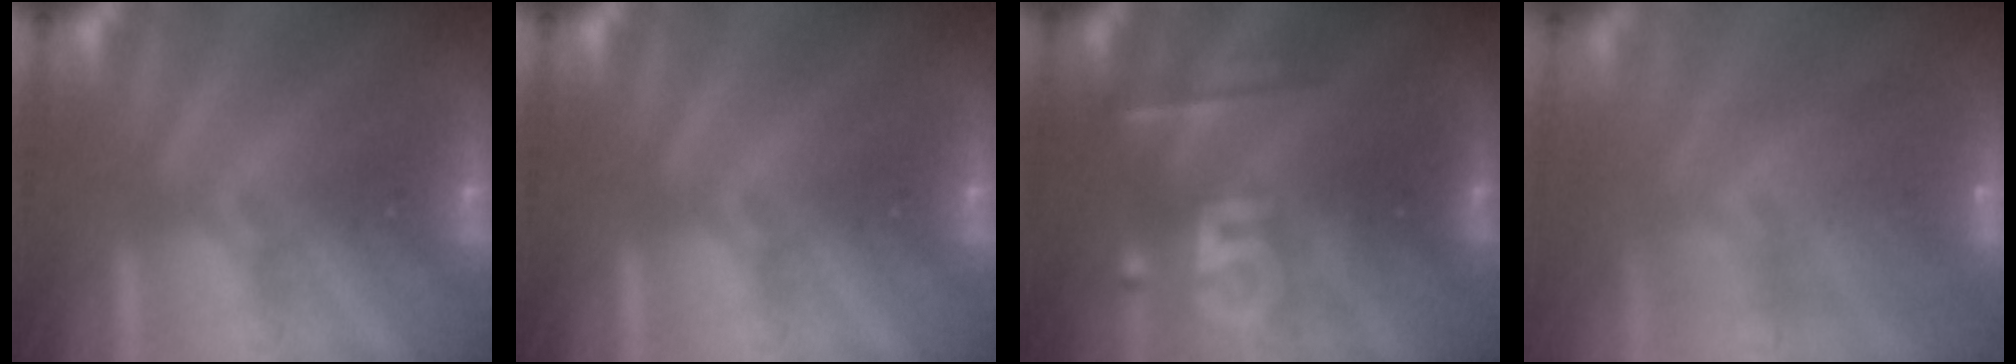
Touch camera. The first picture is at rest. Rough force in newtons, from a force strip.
{"total": 0.0}
{"total": 2.4}
{"total": 8.6}